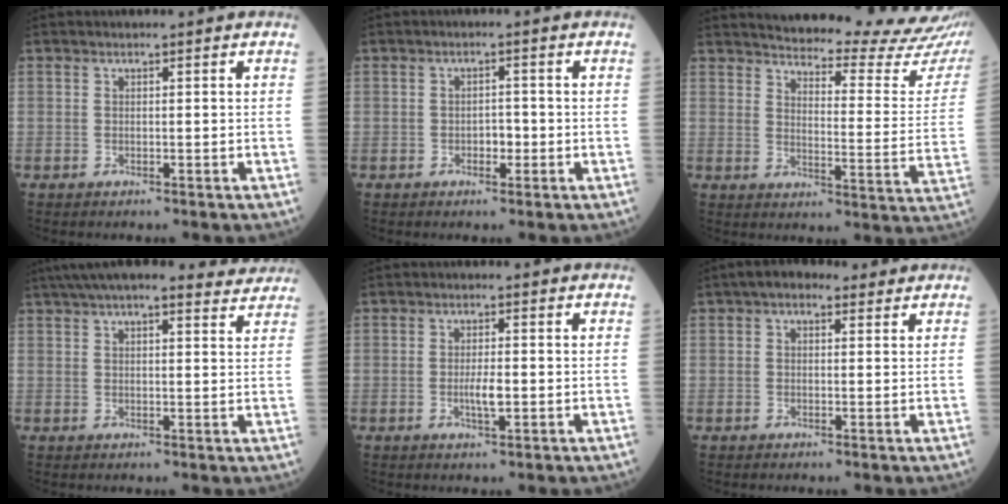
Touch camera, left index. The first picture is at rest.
{"total": 1.9, "force": [-0.6, 1.1, 1.4], "torque": [-0.017, 0.005, -0.009]}
{"total": 23.5, "force": [21.9, 1.1, 8.4], "torque": [-0.114, -0.105, 0.253]}
{"total": 16.5, "force": [14.8, 2.8, 6.8], "torque": [-0.103, 0.041, 0.191]}
{"total": 2.8, "force": [-0.4, 0.5, 2.7], "torque": [-0.053, -0.002, -0.005]}
{"total": 4.1, "force": [2.7, 2.1, 2.2], "torque": [-0.040, 0.028, 0.039]}